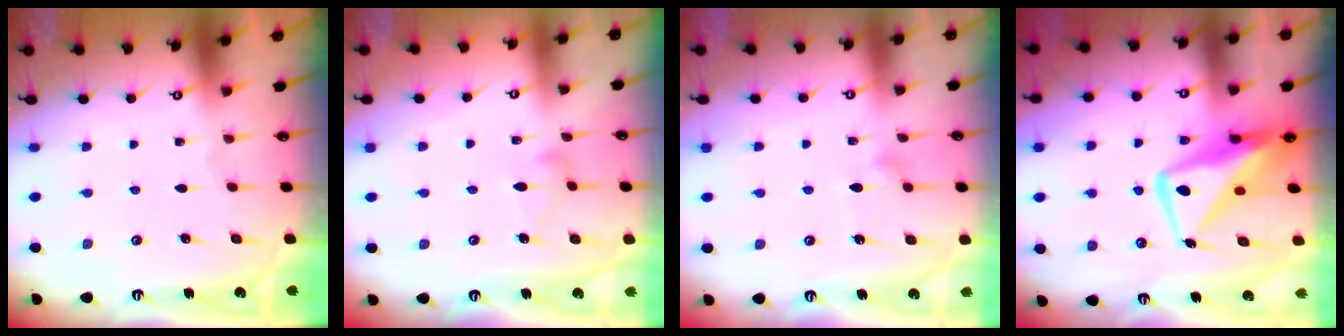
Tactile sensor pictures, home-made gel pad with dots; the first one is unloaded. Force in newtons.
{"total": 7.2, "press": 7.2, "slide": 0.4}
{"total": 9.9, "press": 9.9, "slide": 0.5}
{"total": 14.2, "press": 14.0, "slide": 2.0}